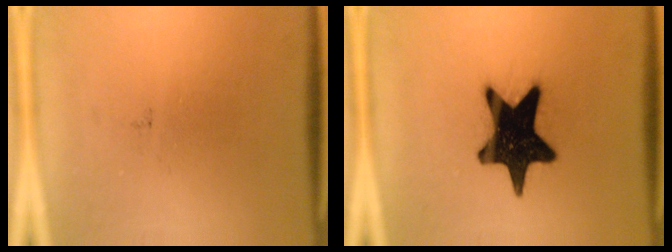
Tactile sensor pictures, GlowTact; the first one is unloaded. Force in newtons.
{"total": 18.4}